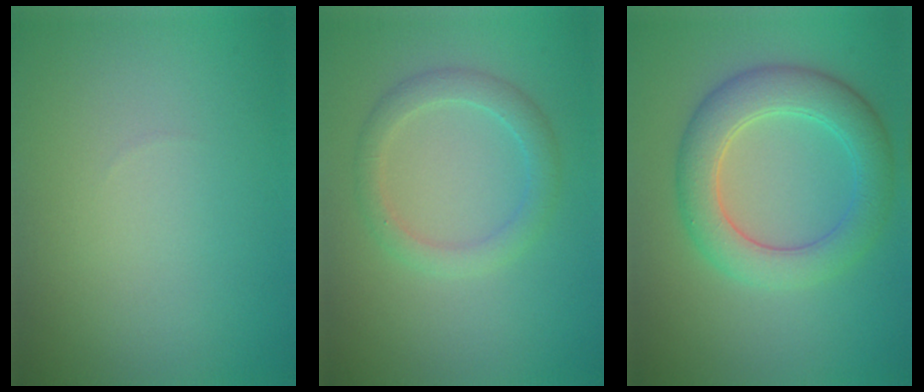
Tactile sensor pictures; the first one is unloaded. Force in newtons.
{"total": 2.5, "press": 2.5, "slide": 0.0}
{"total": 5.5, "press": 5.5, "slide": 0.3}